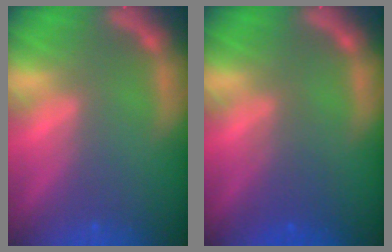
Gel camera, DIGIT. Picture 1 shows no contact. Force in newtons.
{"total": 2.5}